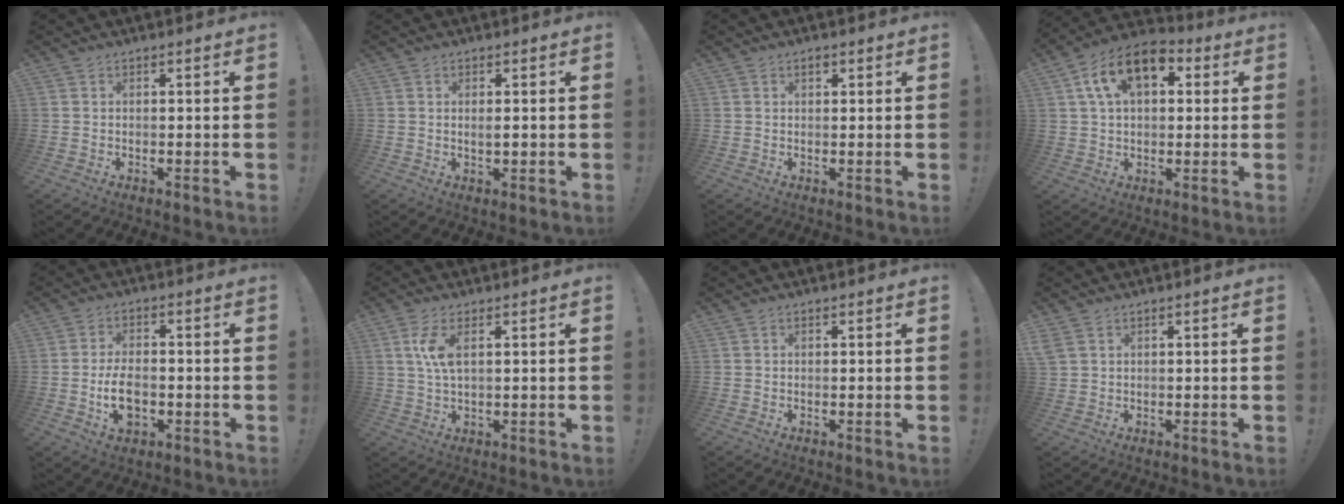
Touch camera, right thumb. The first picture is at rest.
{"total": 1.6, "force": [0.0, 0.4, 1.5], "torque": [-0.020, -0.005, -0.002]}
{"total": 1.7, "force": [1.0, 0.8, 1.2], "torque": [-0.011, -0.001, 0.014]}
{"total": 14.2, "force": [5.5, 8.4, 10.1], "torque": [-0.168, -0.001, 0.102]}
{"total": 8.4, "force": [-2.2, 5.1, 6.4], "torque": [-0.105, -0.003, -0.038]}
{"total": 6.3, "force": [1.9, 2.2, 5.6], "torque": [-0.113, -0.007, 0.026]}
{"total": 0.0}
{"total": 2.1, "force": [1.1, 1.2, 1.3], "torque": [-0.025, 0.002, 0.022]}